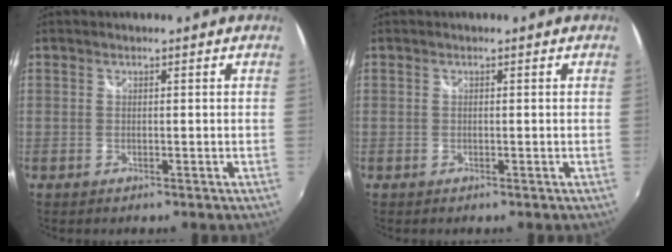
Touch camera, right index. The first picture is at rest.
{"total": 0.0}